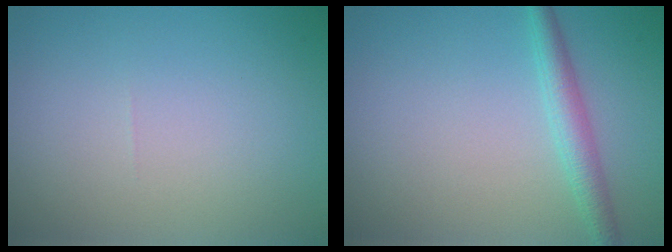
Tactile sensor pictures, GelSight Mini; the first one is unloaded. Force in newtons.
{"total": 2.3, "press": 2.3, "slide": 0.1}